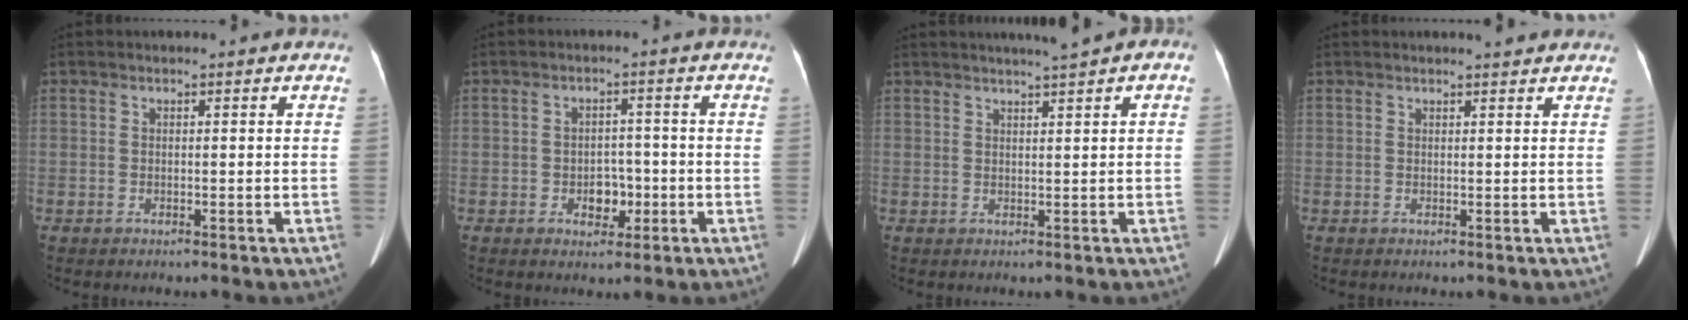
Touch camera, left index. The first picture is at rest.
{"total": 3.6, "force": [-1.1, 2.5, 2.4], "torque": [-0.031, 0.008, -0.012]}
{"total": 4.9, "force": [3.1, 0.4, 3.8], "torque": [-0.054, 0.024, 0.043]}
{"total": 2.4, "force": [2.2, 0.0, 0.8], "torque": [-0.013, 0.003, 0.027]}